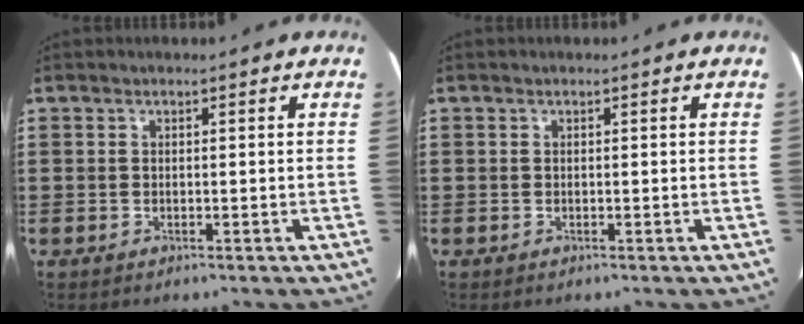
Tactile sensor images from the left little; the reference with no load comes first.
{"total": 0.0}